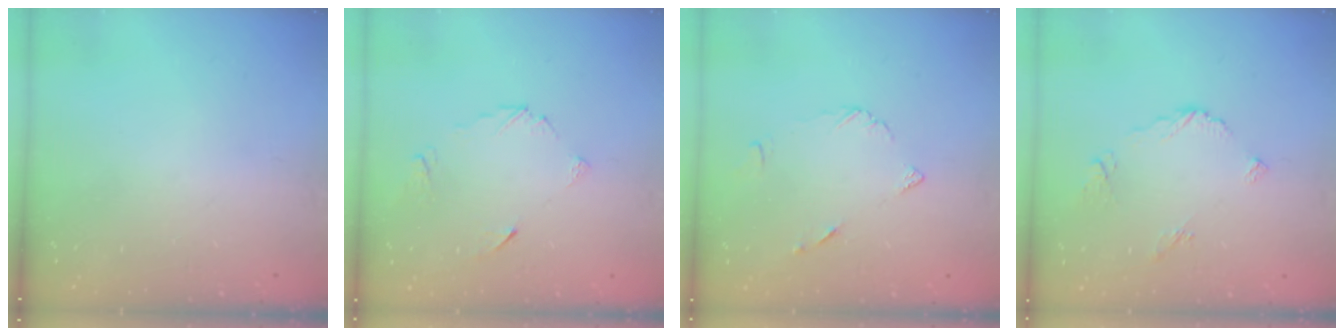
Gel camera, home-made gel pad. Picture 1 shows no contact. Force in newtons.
{"total": 4.9, "press": 4.8, "slide": 0.6}
{"total": 5.4, "press": 5.3, "slide": 0.6}
{"total": 5.2, "press": 5.2, "slide": 0.0}